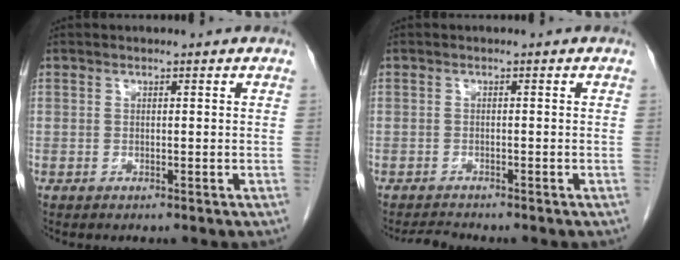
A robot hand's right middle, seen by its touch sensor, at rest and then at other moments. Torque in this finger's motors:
{"motor_torque": [0.02, 0.00, -0.02, 0.00]}